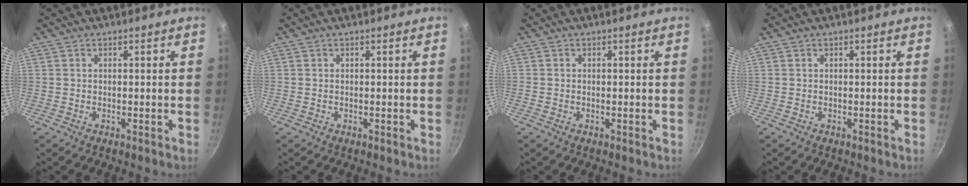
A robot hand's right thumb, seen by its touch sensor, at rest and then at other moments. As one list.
[{"total": 0.0}, {"total": 0.0}, {"total": 0.0}]